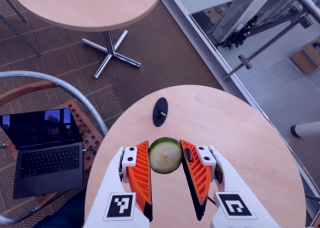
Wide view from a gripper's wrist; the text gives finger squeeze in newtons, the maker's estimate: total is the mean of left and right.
{"total": 8.4, "left": 9.0, "right": 7.9}